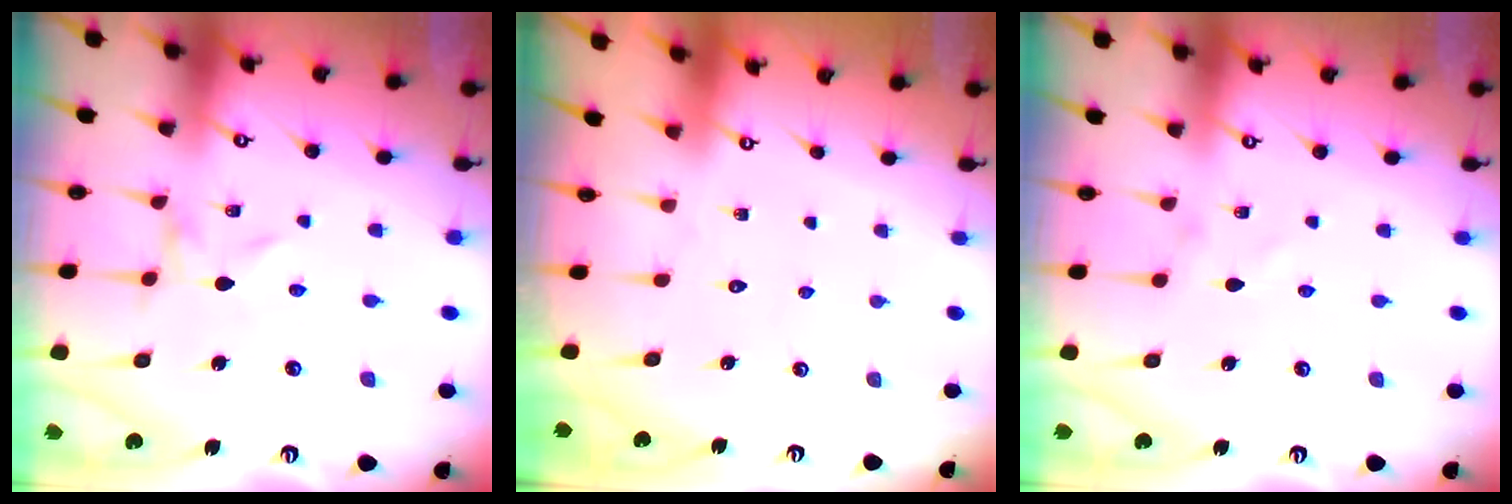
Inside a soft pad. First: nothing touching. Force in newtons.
{"total": 1.7, "press": 1.7, "slide": 0.1}
{"total": 0.8, "press": 0.8, "slide": 0.0}